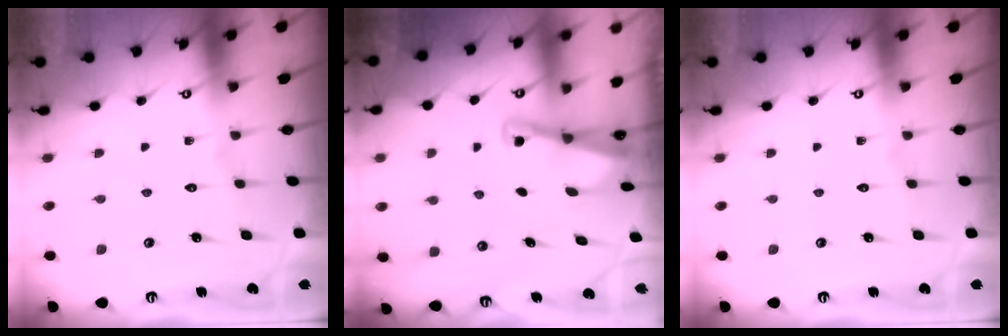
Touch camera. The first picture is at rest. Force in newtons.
{"total": 2.2, "press": 2.1, "slide": 0.4}
{"total": 0.0}